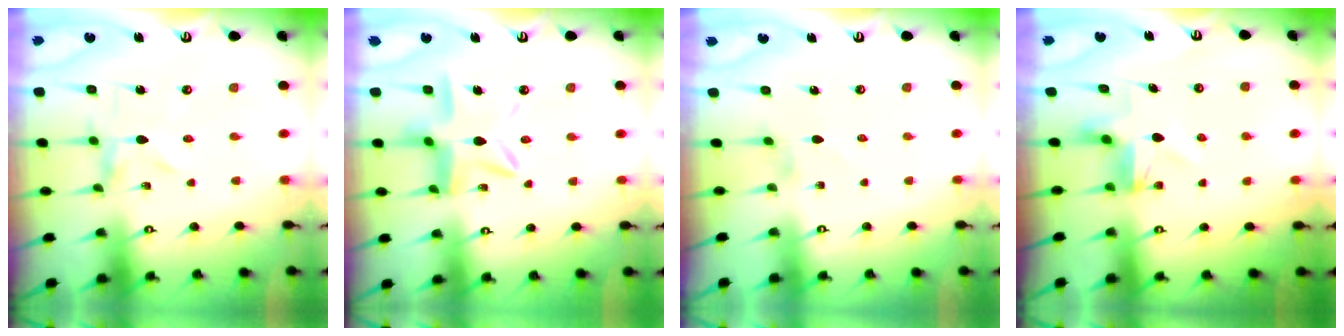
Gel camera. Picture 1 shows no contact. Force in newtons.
{"total": 12.2, "press": 12.2, "slide": 1.2}
{"total": 1.6, "press": 1.6, "slide": 0.5}
{"total": 5.1, "press": 5.1, "slide": 0.2}